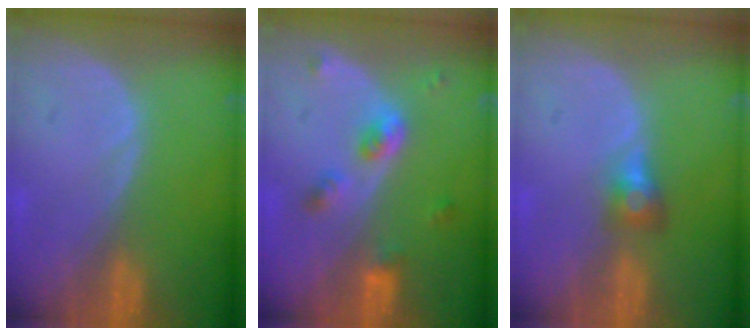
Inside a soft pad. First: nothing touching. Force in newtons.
{"total": 4.6, "press": 4.4, "slide": 1.4}
{"total": 2.8, "press": 2.6, "slide": 1.0}